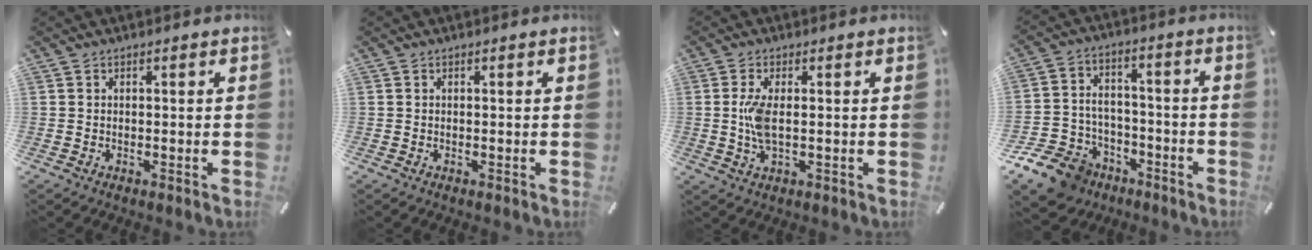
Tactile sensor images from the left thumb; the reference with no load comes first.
{"total": 0.0}
{"total": 5.9, "force": [0.2, 2.0, 5.6], "torque": [-0.132, -0.008, -0.003]}
{"total": 12.6, "force": [-8.6, 8.4, 3.9], "torque": [-0.081, 0.060, -0.155]}